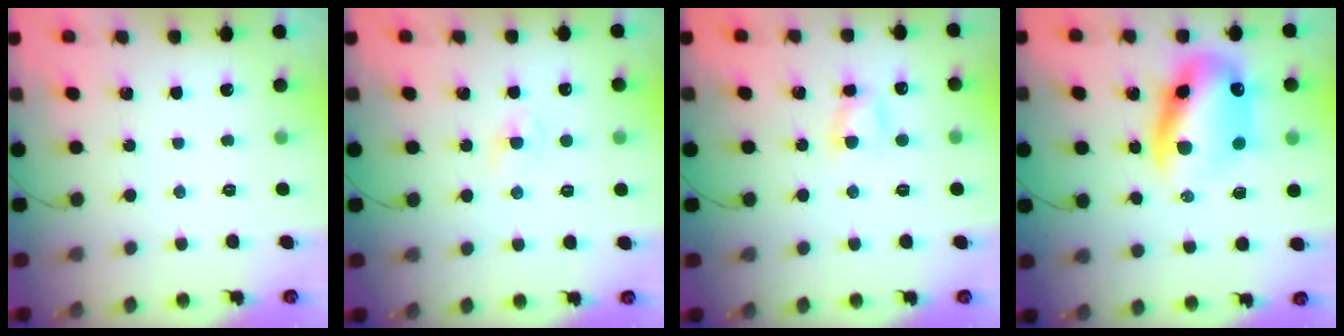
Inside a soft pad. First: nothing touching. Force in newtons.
{"total": 0.7, "press": 0.6, "slide": 0.5}
{"total": 4.6, "press": 4.4, "slide": 1.4}
{"total": 14.0, "press": 13.4, "slide": 3.9}